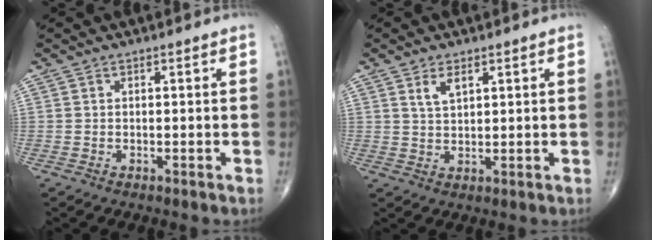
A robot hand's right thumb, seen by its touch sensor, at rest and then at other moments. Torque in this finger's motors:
{"motor_torque": [-0.61, 0.51, 0.03, -0.03, 0.11]}